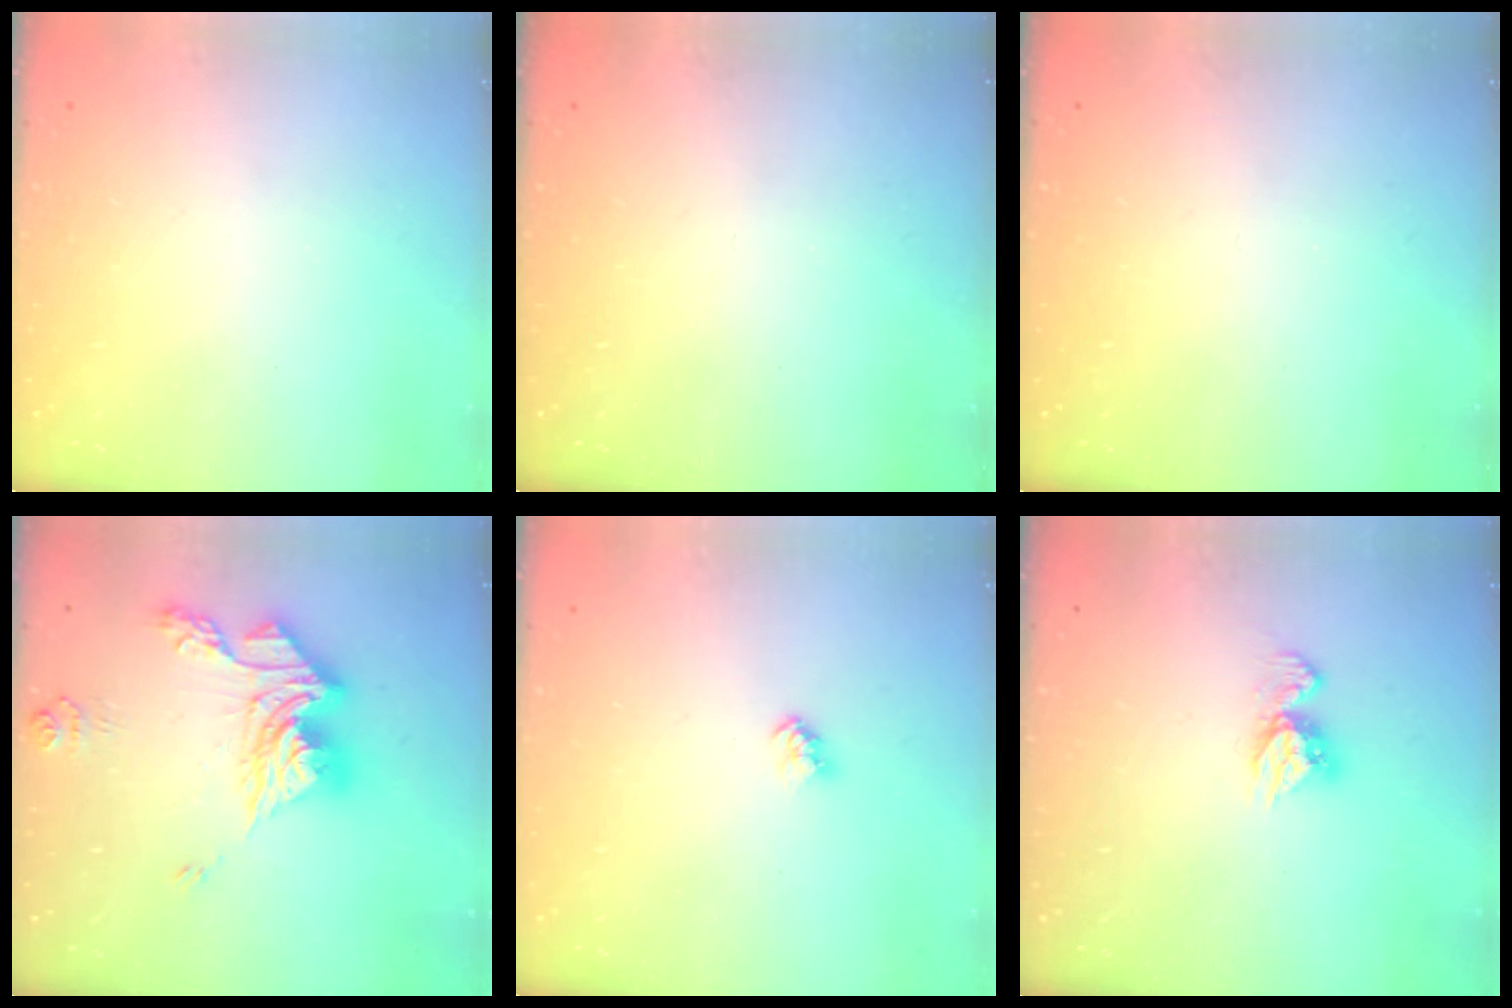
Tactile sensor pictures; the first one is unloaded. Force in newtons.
{"total": 0.0}
{"total": 0.0}
{"total": 17.0, "press": 16.9, "slide": 1.7}
{"total": 2.4, "press": 2.4, "slide": 0.2}
{"total": 7.8, "press": 7.8, "slide": 0.6}